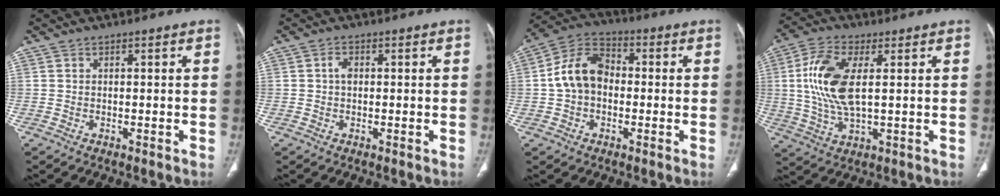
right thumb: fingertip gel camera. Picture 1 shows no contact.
{"total": 1.7, "force": [0.2, 1.2, 1.2], "torque": [-0.016, 0.005, 0.001]}
{"total": 10.5, "force": [-0.3, 7.7, 7.1], "torque": [-0.118, 0.032, -0.020]}
{"total": 12.4, "force": [2.0, 5.4, 10.9], "torque": [-0.239, -0.002, 0.041]}